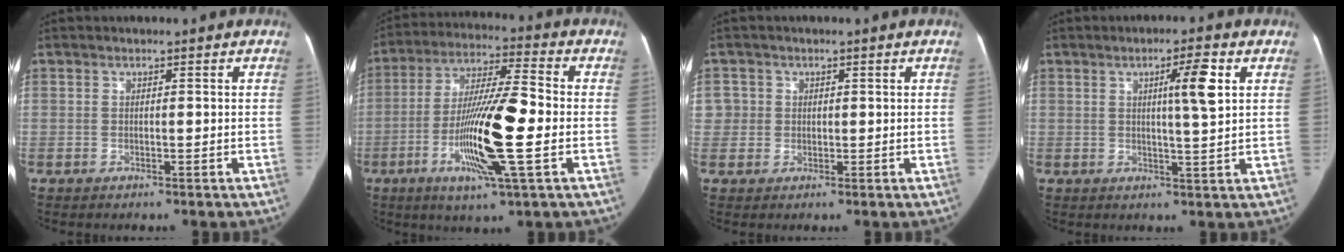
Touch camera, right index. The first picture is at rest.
{"total": 15.2, "force": [-3.6, 0.7, 14.8], "torque": [-0.278, -0.008, -0.067]}
{"total": 3.0, "force": [0.6, 2.9, -0.1], "torque": [0.023, 0.013, 0.012]}
{"total": 5.8, "force": [1.9, -0.1, 5.4], "torque": [-0.080, 0.002, 0.028]}